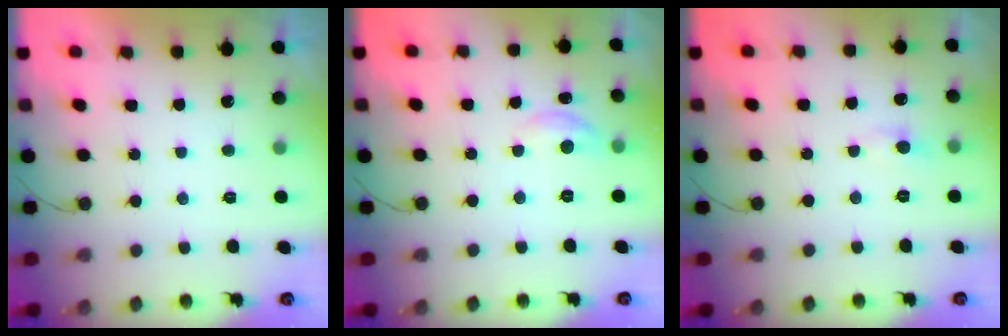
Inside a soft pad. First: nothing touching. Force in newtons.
{"total": 5.1, "press": 5.0, "slide": 0.2}
{"total": 4.0, "press": 4.0, "slide": 0.5}